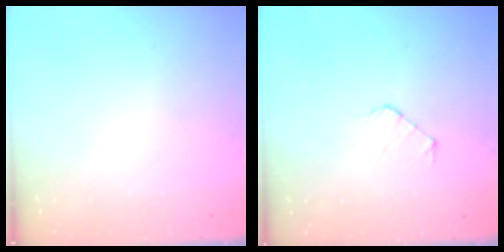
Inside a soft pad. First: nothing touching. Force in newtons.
{"total": 4.3, "press": 4.3, "slide": 0.4}